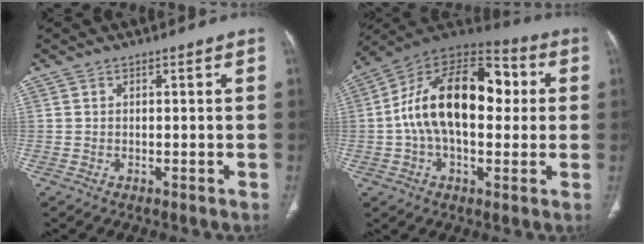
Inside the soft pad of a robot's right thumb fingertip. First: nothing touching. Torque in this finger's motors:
{"motor_torque": [2.45, 2.56, 1.93, -0.66, 0.24]}